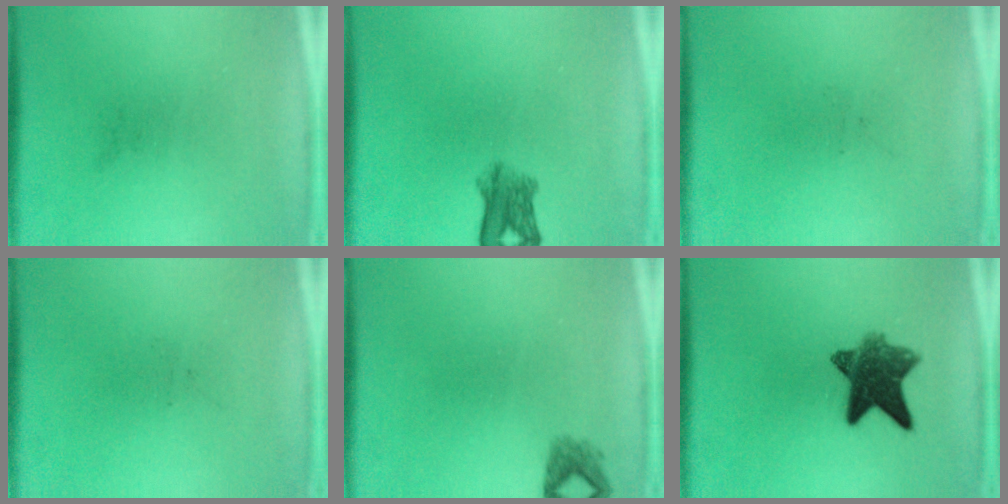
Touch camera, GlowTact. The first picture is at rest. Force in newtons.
{"total": 3.8}
{"total": 0.0}
{"total": 0.0}
{"total": 1.4}
{"total": 9.3}